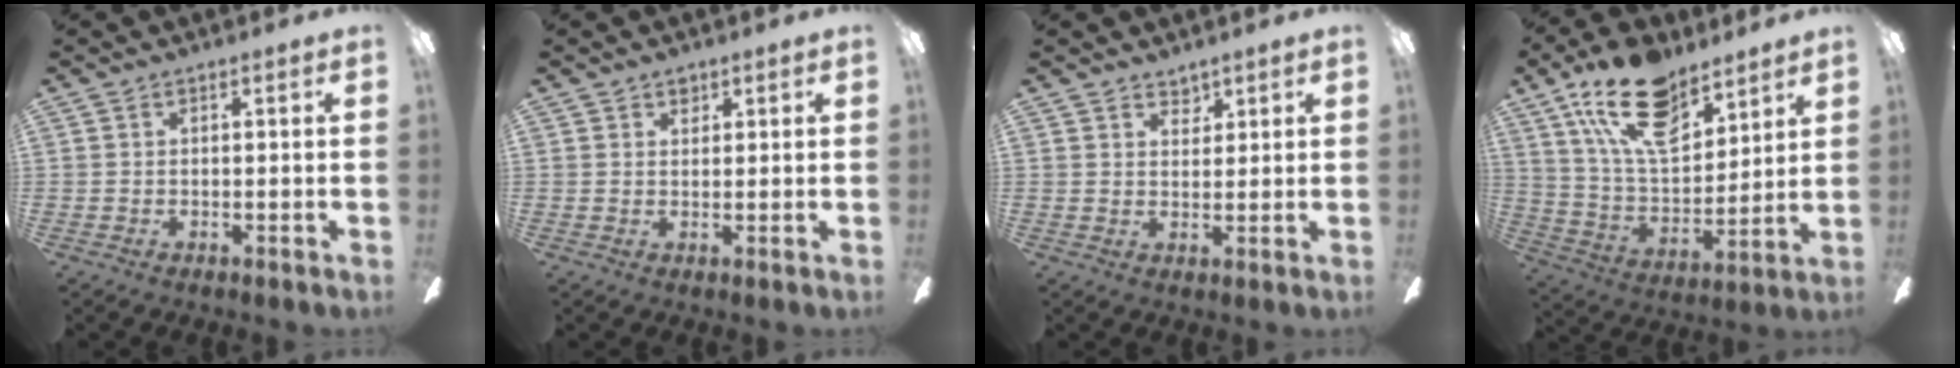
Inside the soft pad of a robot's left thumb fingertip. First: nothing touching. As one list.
[{"total": 1.7, "force": [1.3, 1.0, 0.4], "torque": [-0.001, -0.003, 0.023]}, {"total": 3.2, "force": [2.8, 1.6, 0.1], "torque": [0.008, -0.016, 0.050]}, {"total": 20.0, "force": [13.1, 9.6, 11.6], "torque": [-0.216, -0.056, 0.236]}]